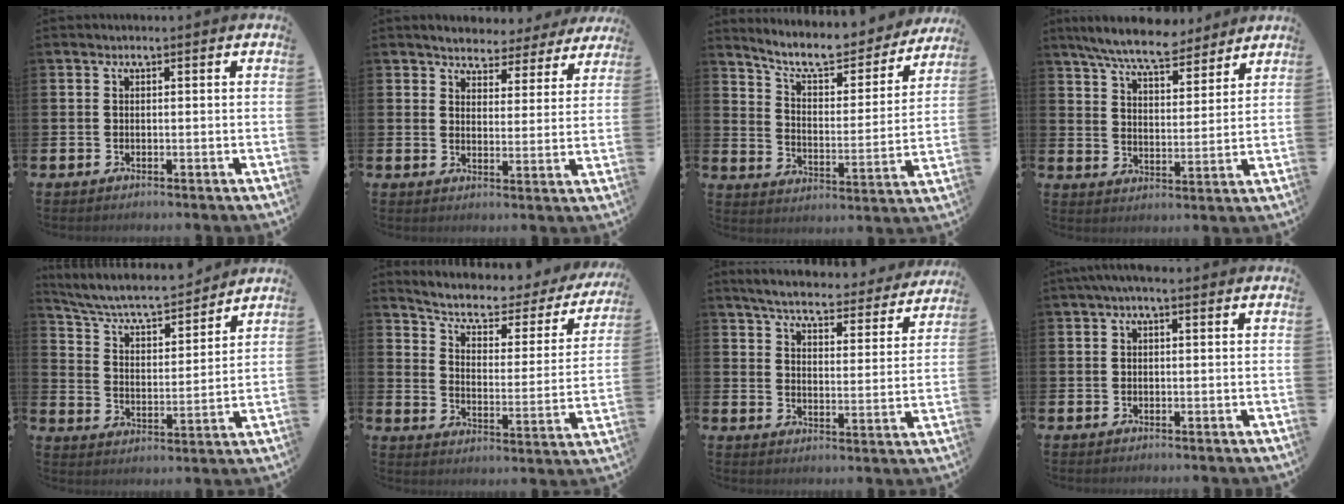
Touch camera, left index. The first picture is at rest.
{"total": 4.0, "force": [3.8, 1.2, -0.1], "torque": [-0.017, -0.026, 0.064]}
{"total": 8.6, "force": [7.8, 2.0, 3.0], "torque": [-0.083, -0.059, 0.131]}
{"total": 8.3, "force": [7.6, 1.5, 3.1], "torque": [-0.083, -0.033, 0.138]}
{"total": 6.9, "force": [6.3, 1.4, 2.2], "torque": [-0.079, -0.048, 0.105]}
{"total": 5.4, "force": [4.4, 2.2, 2.4], "torque": [-0.069, -0.035, 0.065]}
{"total": 5.5, "force": [5.2, 0.6, 1.6], "torque": [-0.051, -0.039, 0.085]}
{"total": 1.2, "force": [0.5, 0.4, 1.0], "torque": [-0.020, 0.005, 0.007]}